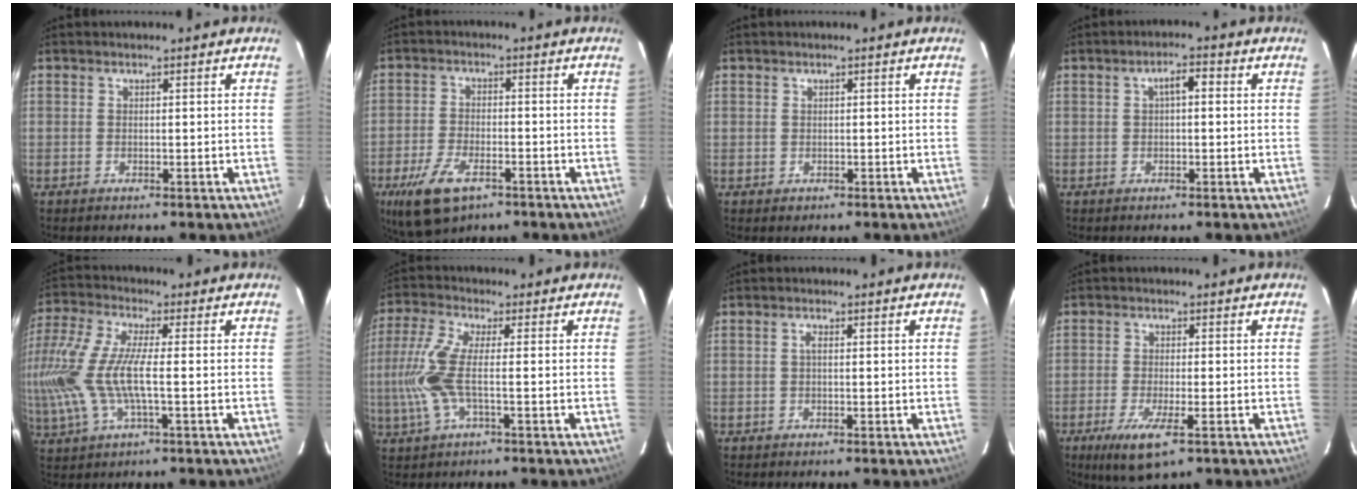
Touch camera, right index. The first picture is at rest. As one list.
[{"total": 10.3, "force": [-5.9, 4.9, 6.8], "torque": [-0.159, -0.018, -0.105]}, {"total": 1.3, "force": [0.0, 1.3, 0.0], "torque": [0.003, 0.002, 0.002]}, {"total": 3.0, "force": [0.5, 1.2, 2.7], "torque": [-0.047, 0.014, 0.007]}, {"total": 15.6, "force": [-1.6, 4.3, 14.9], "torque": [-0.309, -0.008, -0.032]}, {"total": 9.7, "force": [-1.4, 1.1, 9.5], "torque": [-0.218, -0.004, -0.027]}, {"total": 0.9, "force": [0.0, 0.2, 0.9], "torque": [-0.017, 0.004, -0.002]}, {"total": 7.6, "force": [-4.2, 1.9, 6.1], "torque": [-0.134, -0.027, -0.074]}]